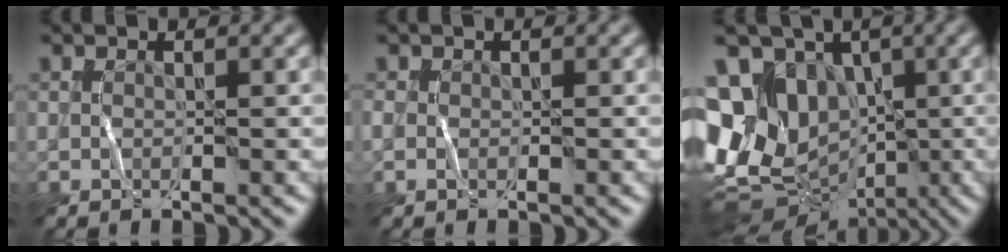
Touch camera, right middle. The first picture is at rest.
{"total": 0.0}
{"total": 11.4, "force": [0.9, 9.7, 5.8], "torque": [-0.117, 0.008, 0.021]}